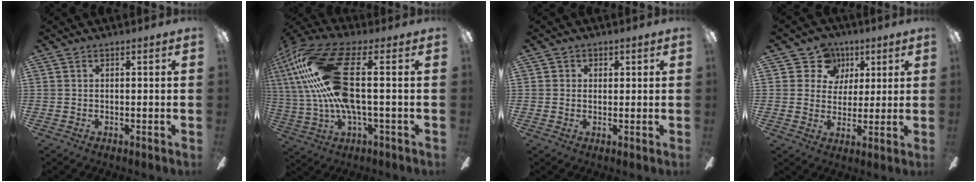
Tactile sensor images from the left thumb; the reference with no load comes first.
{"total": 22.9, "force": [3.0, 8.6, 21.0], "torque": [-0.442, -0.010, 0.045]}
{"total": 1.1, "force": [0.4, 1.1, 0.0], "torque": [0.007, 0.002, 0.005]}
{"total": 8.6, "force": [4.1, 7.5, 1.0], "torque": [-0.020, -0.024, 0.074]}